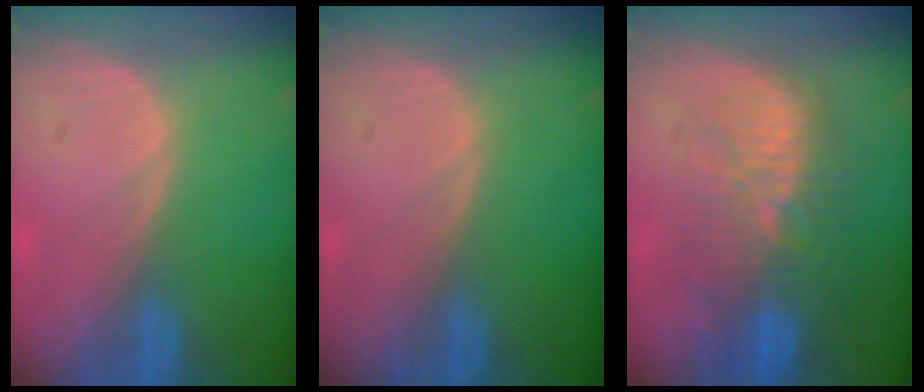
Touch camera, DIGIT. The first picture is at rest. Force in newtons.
{"total": 0.0}
{"total": 11.4, "press": 9.9, "slide": 5.6}